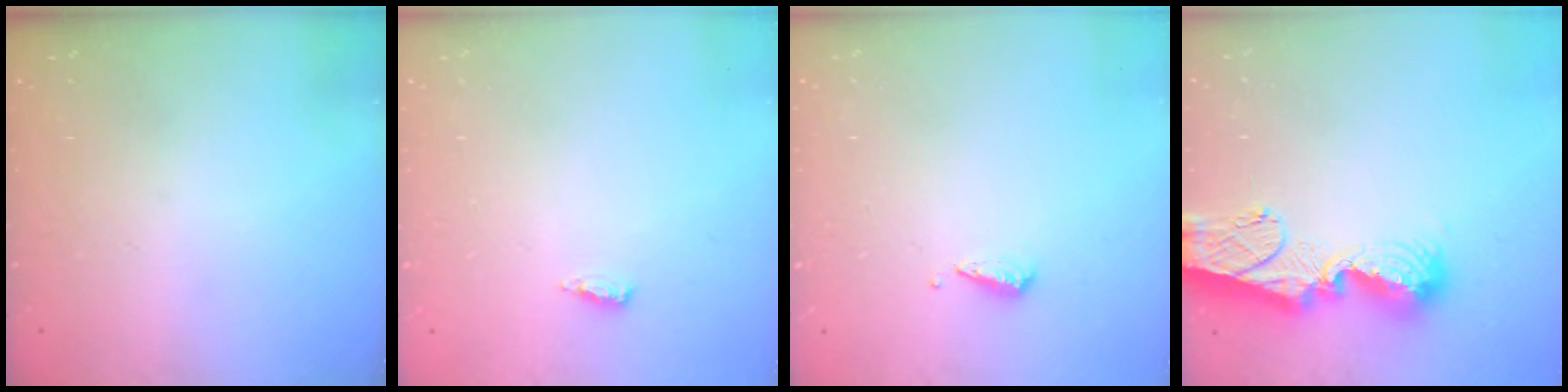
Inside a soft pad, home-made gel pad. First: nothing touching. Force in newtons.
{"total": 2.7, "press": 2.5, "slide": 1.0}
{"total": 2.9, "press": 2.9, "slide": 0.4}
{"total": 12.9, "press": 12.9, "slide": 1.4}